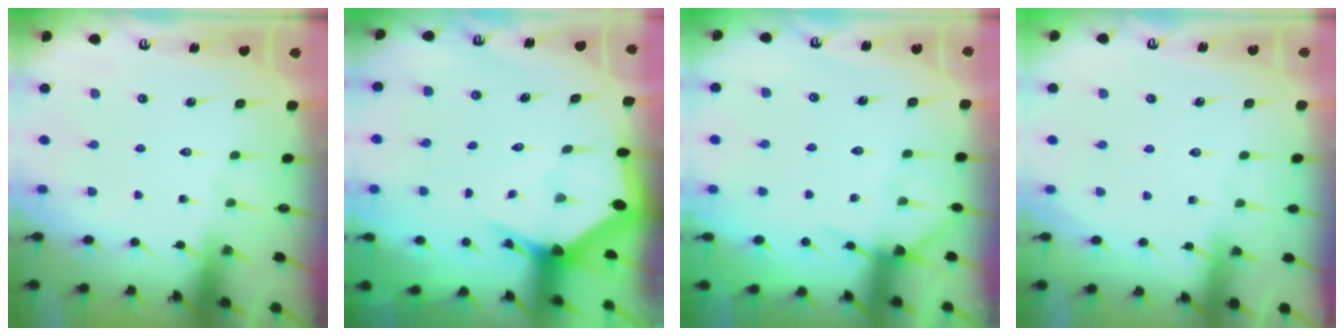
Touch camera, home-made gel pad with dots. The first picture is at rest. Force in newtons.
{"total": 3.5, "press": 3.5, "slide": 0.4}
{"total": 4.4, "press": 4.3, "slide": 0.7}
{"total": 1.8, "press": 1.7, "slide": 0.2}